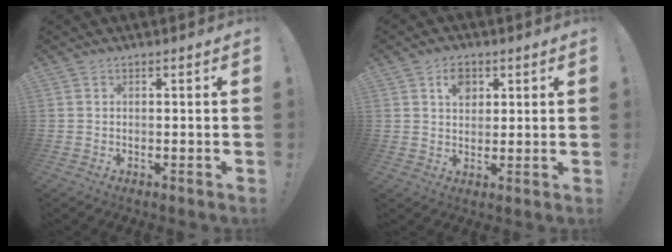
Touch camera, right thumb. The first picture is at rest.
{"total": 5.7, "force": [2.3, 4.5, 2.8], "torque": [-0.034, -0.003, 0.039]}